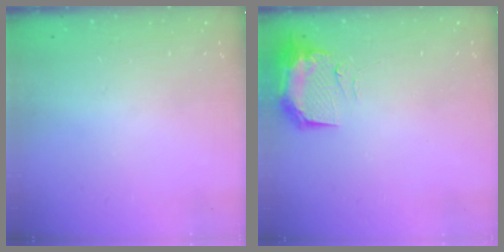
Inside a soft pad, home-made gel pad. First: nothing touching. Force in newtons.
{"total": 14.8, "press": 11.3, "slide": 9.5}